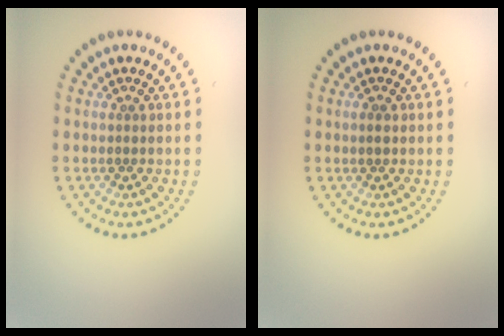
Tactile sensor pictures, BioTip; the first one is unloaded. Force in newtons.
{"total": 0.7, "press": 0.7, "slide": 0.2}